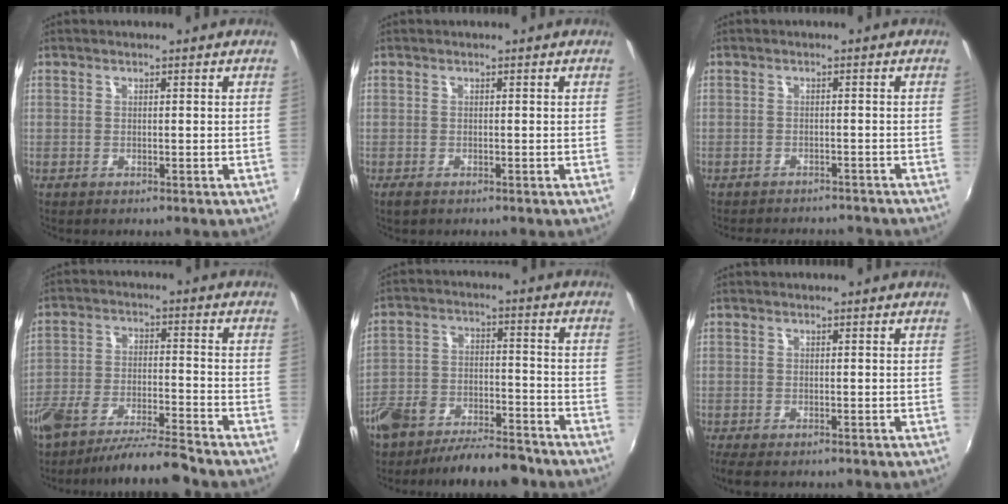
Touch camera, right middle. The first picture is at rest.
{"total": 1.3, "force": [-0.9, 0.7, 0.7], "torque": [-0.014, -0.005, -0.017]}
{"total": 8.1, "force": [-7.3, 2.5, 2.5], "torque": [-0.062, -0.008, -0.098]}
{"total": 10.7, "force": [-9.6, 0.6, 4.9], "torque": [-0.104, -0.010, -0.169]}
{"total": 12.8, "force": [-9.9, 5.3, 6.0], "torque": [-0.135, 0.006, -0.157]}
{"total": 3.1, "force": [-2.3, 1.0, 1.9], "torque": [-0.040, -0.017, -0.038]}